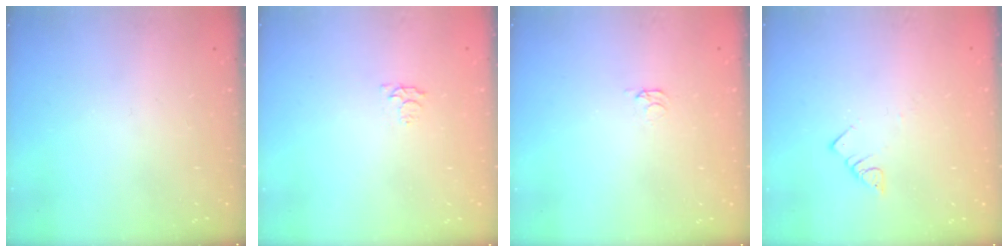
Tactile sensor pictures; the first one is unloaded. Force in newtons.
{"total": 3.2, "press": 3.2, "slide": 0.5}
{"total": 1.6, "press": 1.6, "slide": 0.4}
{"total": 3.0, "press": 3.0, "slide": 0.1}